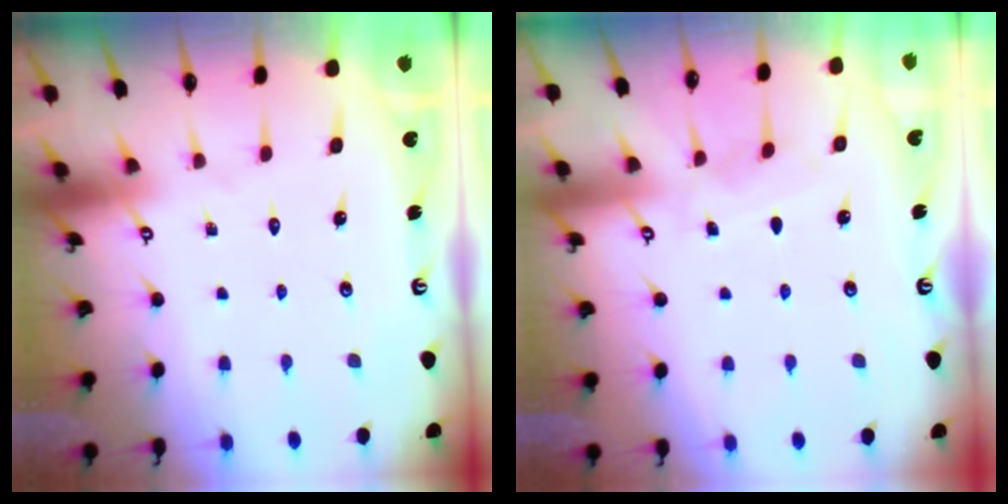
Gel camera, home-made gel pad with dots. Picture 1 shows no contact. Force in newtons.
{"total": 4.3, "press": 4.2, "slide": 0.5}